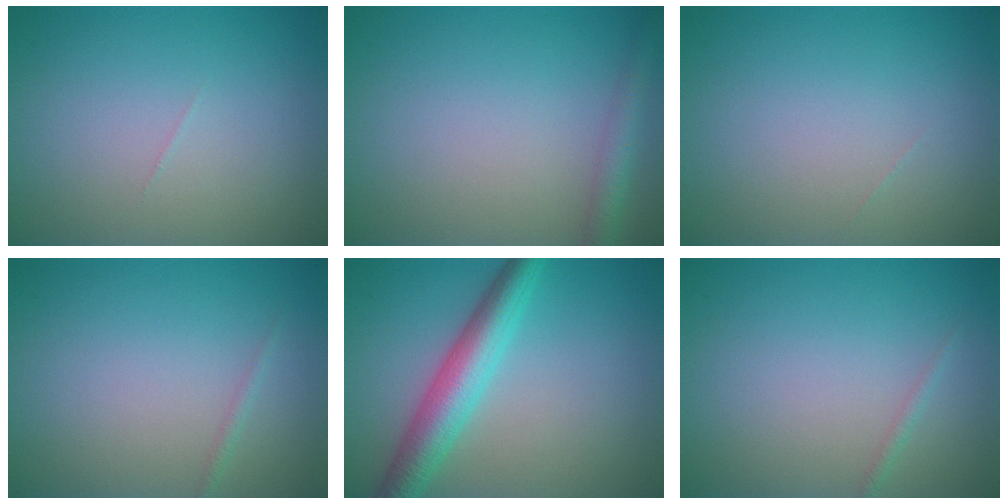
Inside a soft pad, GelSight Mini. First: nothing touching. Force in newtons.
{"total": 2.2, "press": 2.2, "slide": 0.1}
{"total": 0.0}
{"total": 0.6, "press": 0.6, "slide": 0.1}
{"total": 5.4, "press": 5.4, "slide": 0.1}
{"total": 0.7, "press": 0.7, "slide": 0.0}